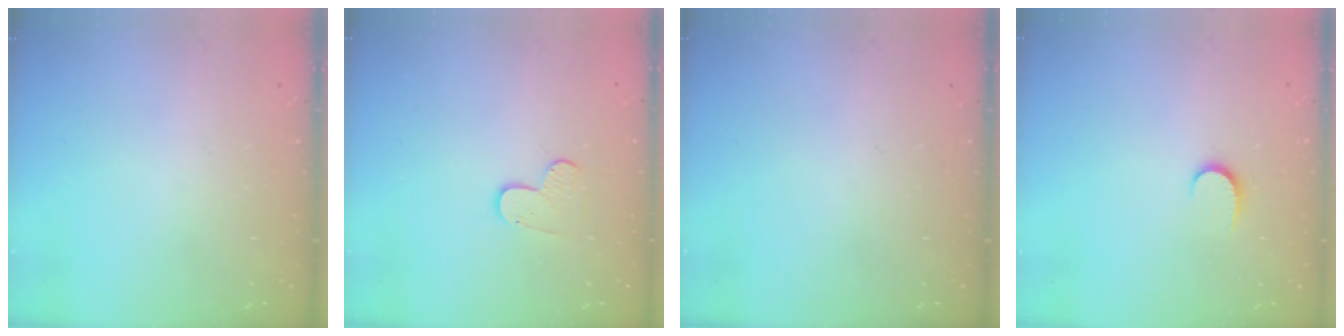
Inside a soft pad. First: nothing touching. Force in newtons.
{"total": 4.0, "press": 4.0, "slide": 0.2}
{"total": 0.0}
{"total": 5.4, "press": 5.4, "slide": 0.6}